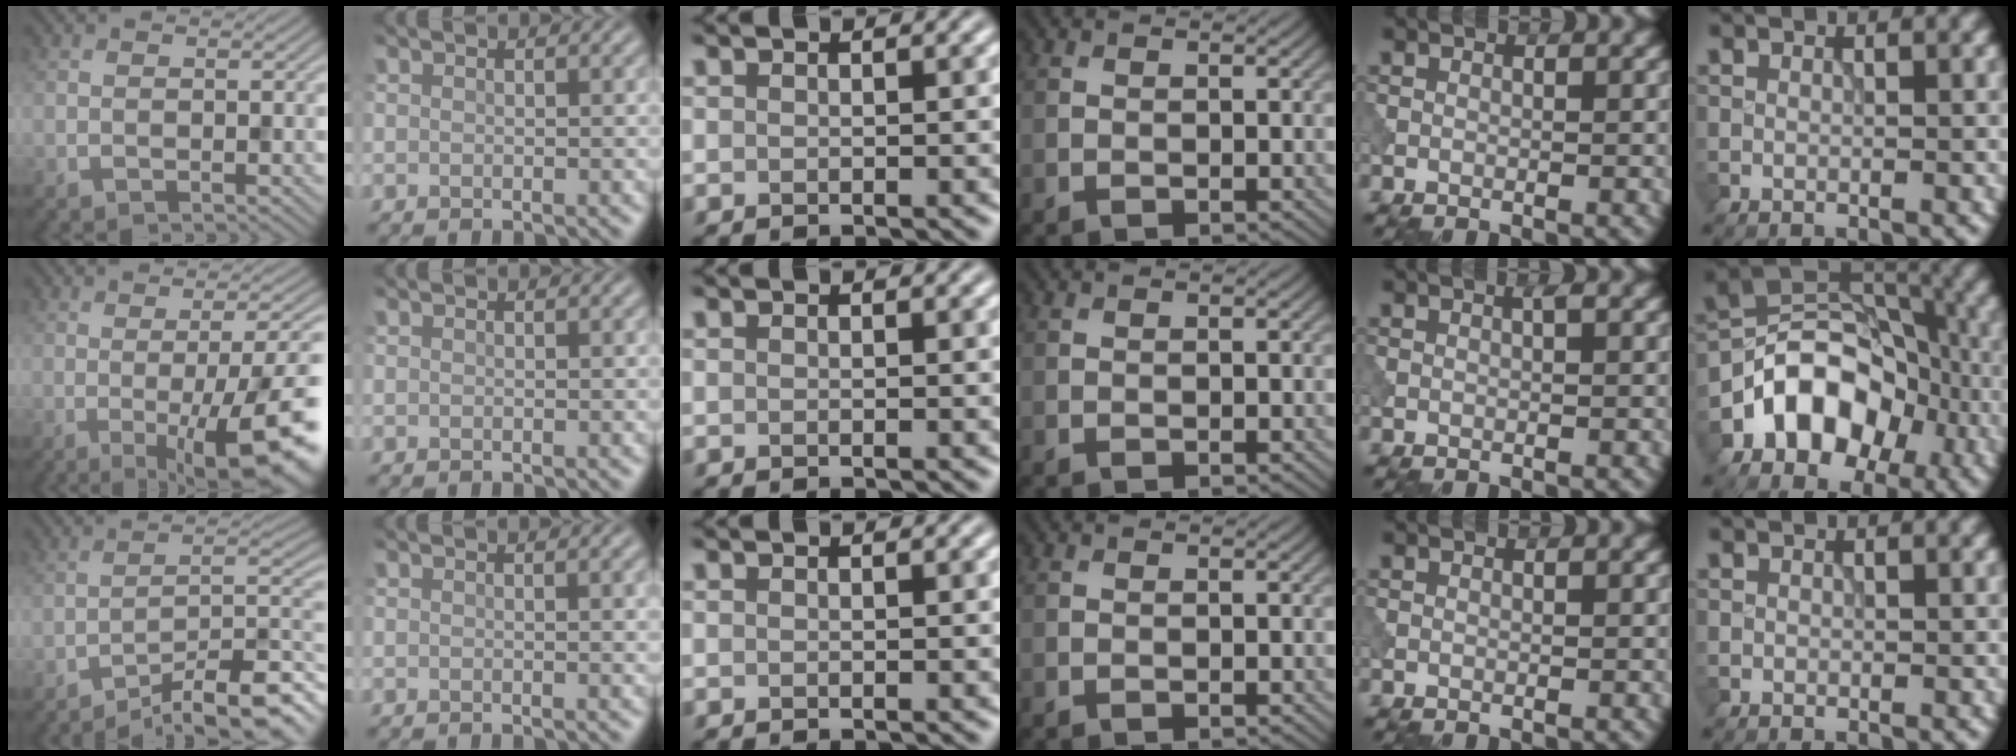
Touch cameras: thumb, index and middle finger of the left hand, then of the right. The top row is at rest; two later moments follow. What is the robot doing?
{"motion": "dispense", "object": "syringe"}